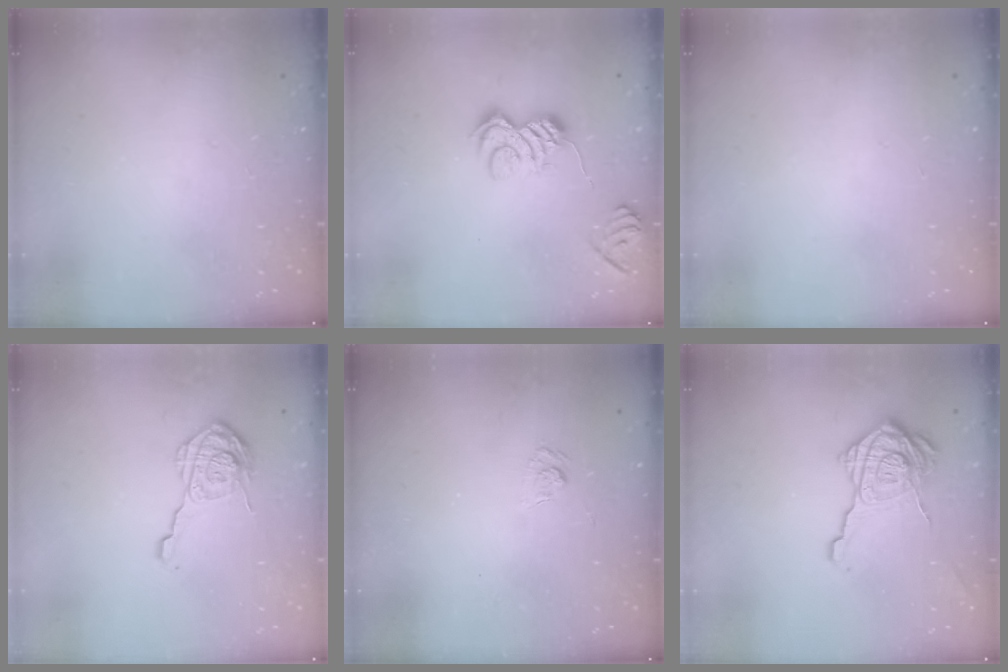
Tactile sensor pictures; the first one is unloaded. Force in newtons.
{"total": 8.8, "press": 8.7, "slide": 1.3}
{"total": 0.0}
{"total": 15.7, "press": 15.6, "slide": 0.9}
{"total": 2.5, "press": 2.1, "slide": 1.3}
{"total": 18.7, "press": 18.6, "slide": 1.1}